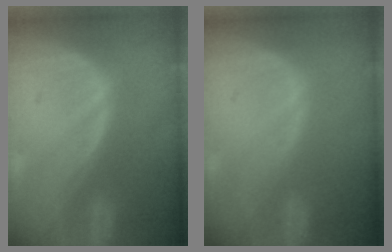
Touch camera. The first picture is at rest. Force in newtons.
{"total": 0.0}